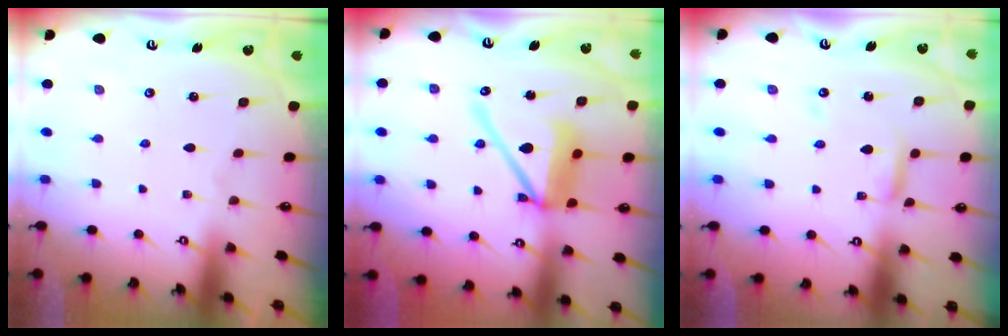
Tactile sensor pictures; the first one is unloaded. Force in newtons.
{"total": 12.6, "press": 12.5, "slide": 2.1}
{"total": 5.0, "press": 4.9, "slide": 0.4}